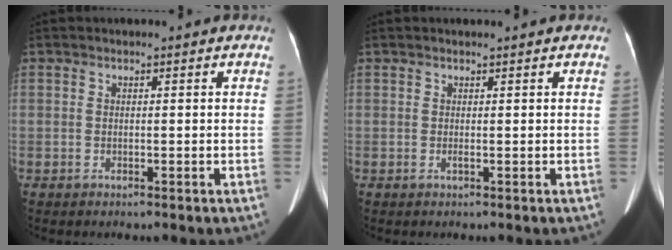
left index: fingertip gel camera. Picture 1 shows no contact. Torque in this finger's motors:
{"motor_torque": [0.25, 0.14, 0.04, 0.02]}